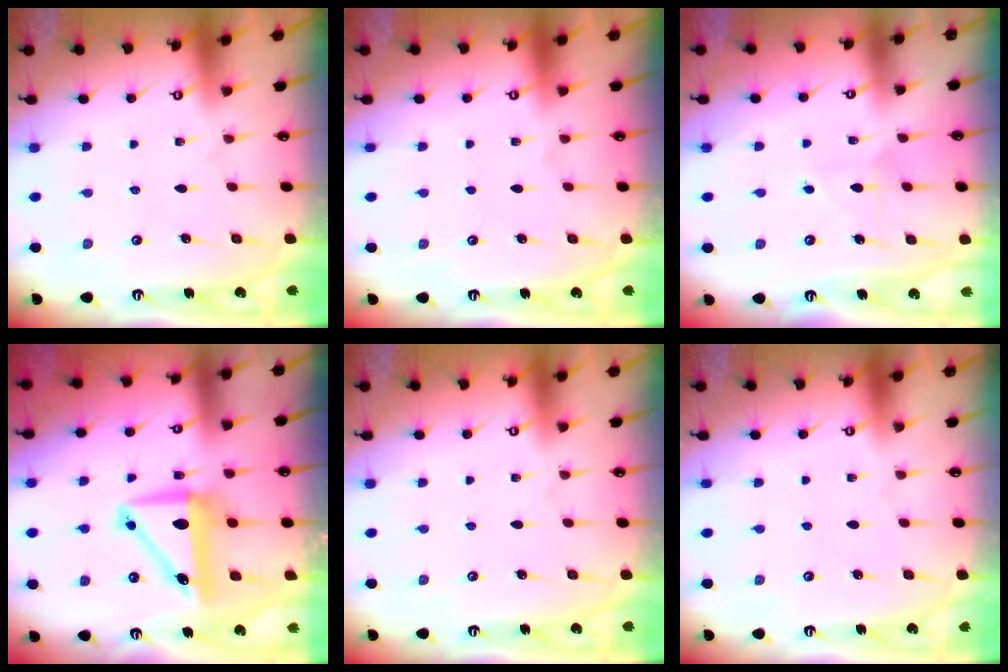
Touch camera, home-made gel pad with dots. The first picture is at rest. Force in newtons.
{"total": 0.0}
{"total": 7.4, "press": 7.4, "slide": 0.4}
{"total": 9.9, "press": 9.6, "slide": 2.1}
{"total": 0.0}
{"total": 0.0}